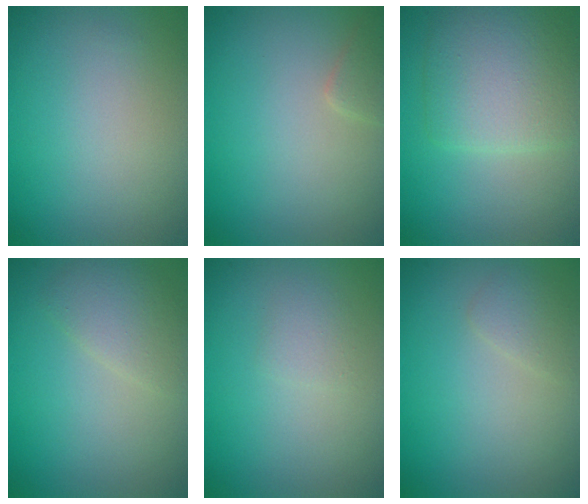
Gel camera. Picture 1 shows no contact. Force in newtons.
{"total": 1.2, "press": 1.2, "slide": 0.1}
{"total": 5.5, "press": 5.5, "slide": 0.1}
{"total": 2.3, "press": 2.3, "slide": 0.1}
{"total": 1.1, "press": 1.0, "slide": 0.1}
{"total": 1.2, "press": 1.2, "slide": 0.1}